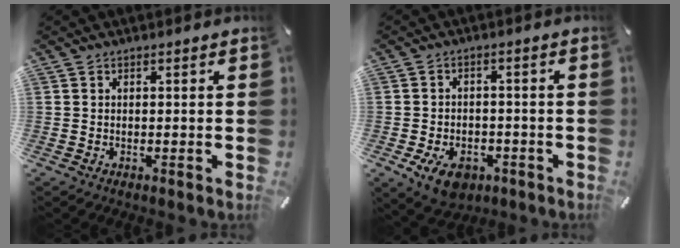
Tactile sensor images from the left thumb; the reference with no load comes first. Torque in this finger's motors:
{"motor_torque": [0.64, 2.02, 0.67, 0.35, 0.08]}